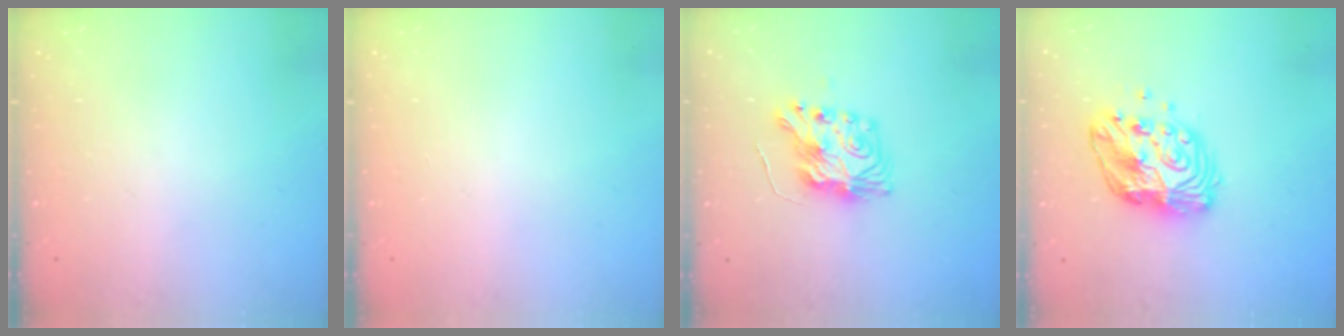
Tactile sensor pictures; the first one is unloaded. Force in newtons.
{"total": 0.0}
{"total": 8.5, "press": 8.4, "slide": 0.4}
{"total": 12.3, "press": 12.3, "slide": 1.0}